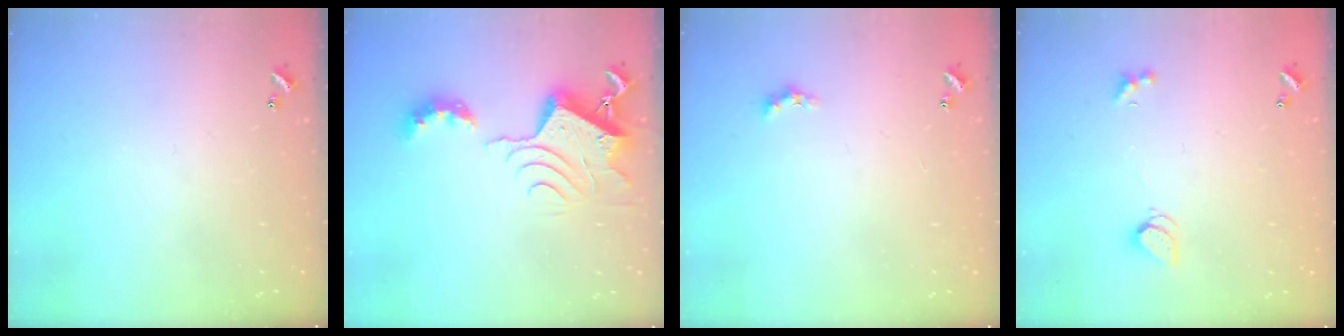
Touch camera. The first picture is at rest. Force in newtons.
{"total": 11.5, "press": 11.5, "slide": 1.0}
{"total": 0.8, "press": 0.7, "slide": 0.4}
{"total": 1.8, "press": 1.8, "slide": 0.5}